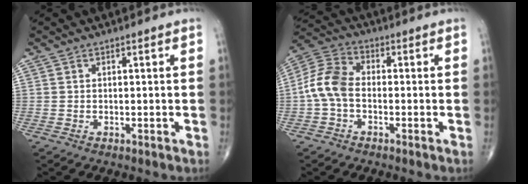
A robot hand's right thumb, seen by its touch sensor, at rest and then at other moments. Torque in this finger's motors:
{"motor_torque": [-0.17, 0.31, 0.95, -0.29, 0.08]}